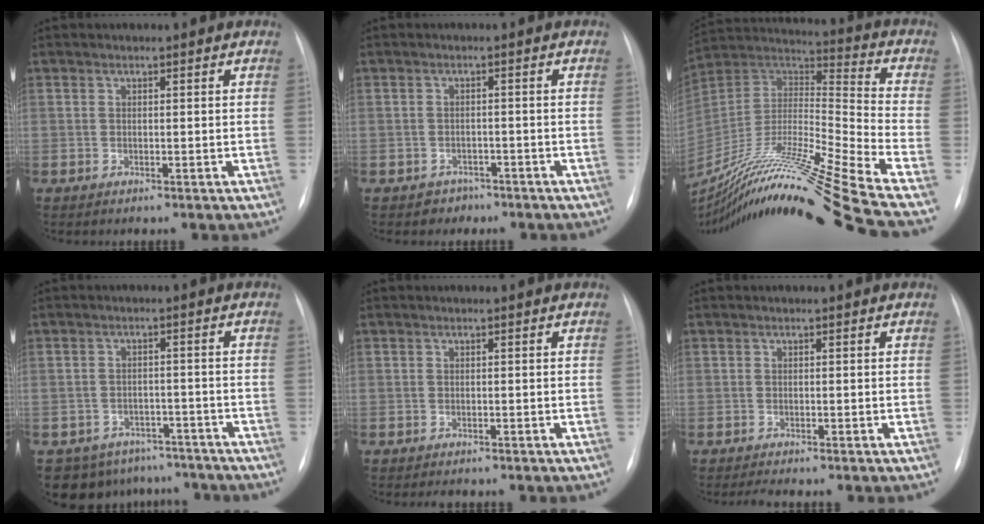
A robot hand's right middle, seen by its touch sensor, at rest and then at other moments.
{"total": 2.3, "force": [-1.5, 1.7, -0.3], "torque": [0.000, 0.009, -0.022]}
{"total": 27.9, "force": [-22.1, -2.8, 16.8], "torque": [-0.297, -0.032, -0.394]}
{"total": 10.1, "force": [-8.3, 5.7, 1.1], "torque": [-0.012, 0.019, -0.098]}
{"total": 1.0, "force": [-0.9, 0.3, 0.3], "torque": [-0.006, -0.003, -0.011]}
{"total": 1.0, "force": [-0.9, -0.2, 0.4], "torque": [-0.014, -0.005, -0.016]}